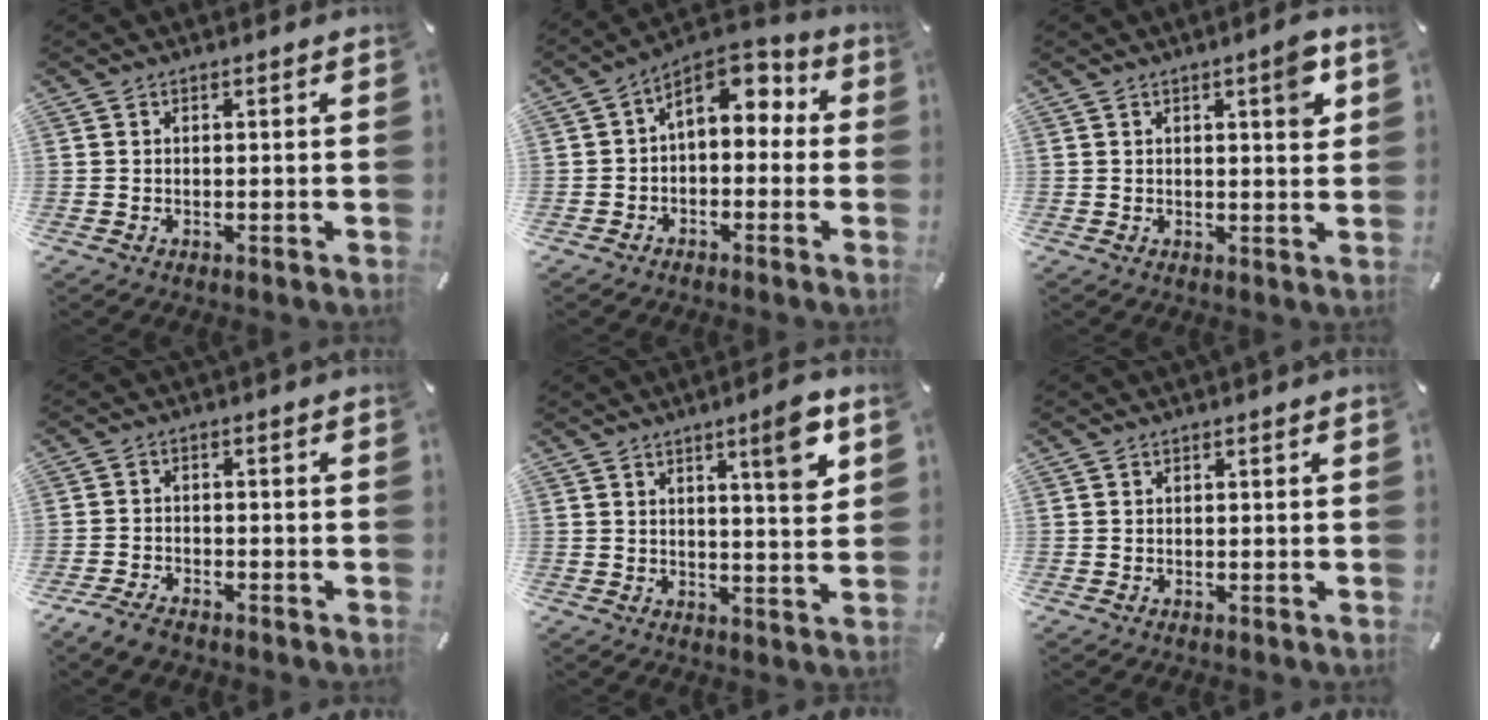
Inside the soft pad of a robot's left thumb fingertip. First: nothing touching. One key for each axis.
{"total": 8.1, "fx": 2.4, "fy": 5.5, "fz": 5.3, "tx": -0.067, "ty": -0.016, "tz": 0.040}
{"total": 5.7, "fx": 2.3, "fy": 1.6, "fz": 5.0, "tx": -0.068, "ty": -0.008, "tz": 0.032}
{"total": 3.9, "fx": -3.2, "fy": 1.6, "fz": 1.5, "tx": -0.044, "ty": 0.012, "tz": -0.066}
{"total": 8.8, "fx": 4.5, "fy": 1.3, "fz": 7.5, "tx": -0.105, "ty": -0.023, "tz": 0.063}
{"total": 0.0}